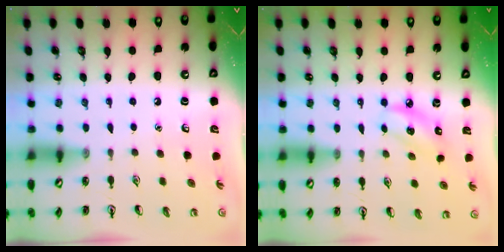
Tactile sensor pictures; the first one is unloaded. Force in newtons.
{"total": 6.1, "press": 6.0, "slide": 1.2}